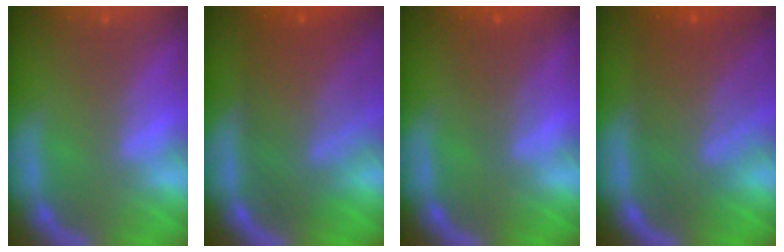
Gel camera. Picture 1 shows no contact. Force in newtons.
{"total": 9.0}
{"total": 2.5}
{"total": 8.5}